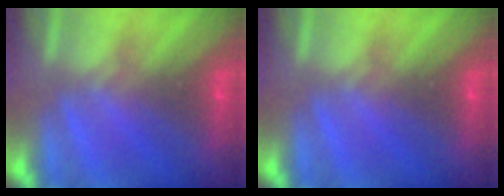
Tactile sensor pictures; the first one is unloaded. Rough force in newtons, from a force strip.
{"total": 0.0}